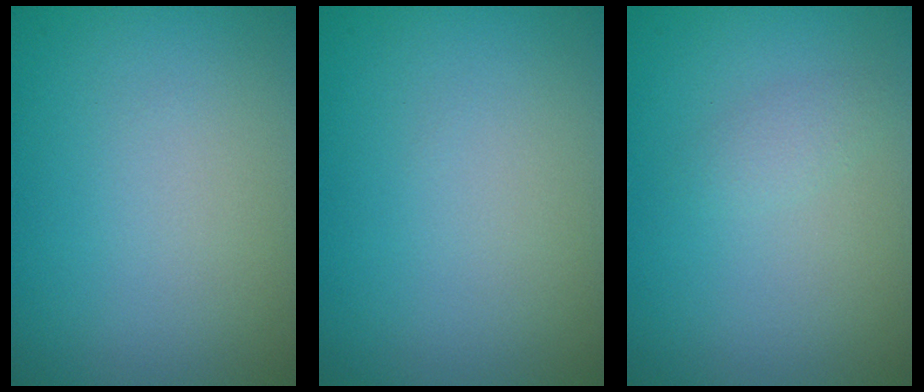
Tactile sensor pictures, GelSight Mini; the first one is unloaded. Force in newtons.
{"total": 0.0}
{"total": 1.1, "press": 1.1, "slide": 0.0}